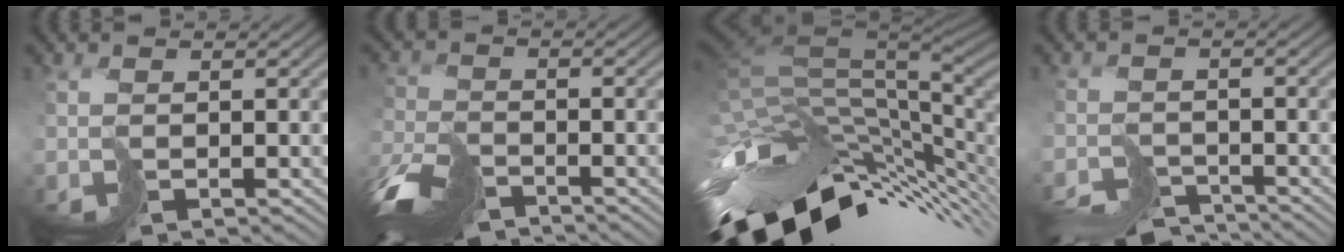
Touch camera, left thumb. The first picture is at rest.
{"total": 8.6, "force": [-6.9, 3.4, 3.9], "torque": [-0.096, -0.020, -0.141]}
{"total": 14.6, "force": [-5.3, 8.4, 10.7], "torque": [-0.192, -0.026, -0.079]}
{"total": 5.5, "force": [-5.3, 1.2, 0.8], "torque": [-0.008, -0.006, -0.096]}